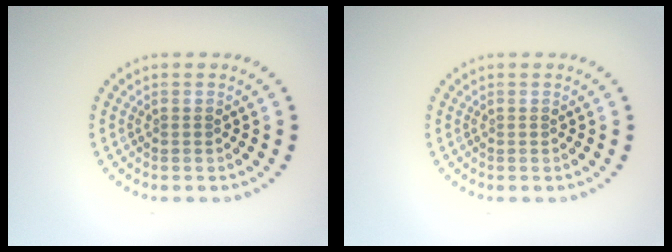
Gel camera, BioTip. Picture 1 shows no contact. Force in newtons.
{"total": 0.0}